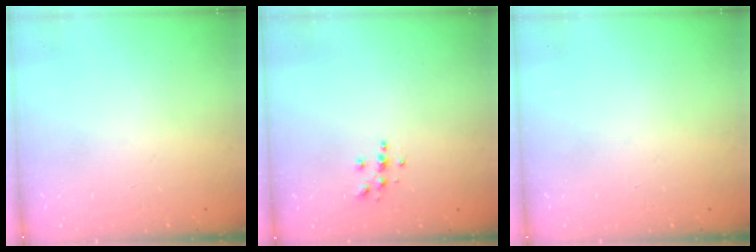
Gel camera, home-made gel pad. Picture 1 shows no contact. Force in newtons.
{"total": 5.0, "press": 5.0, "slide": 0.4}
{"total": 0.0}